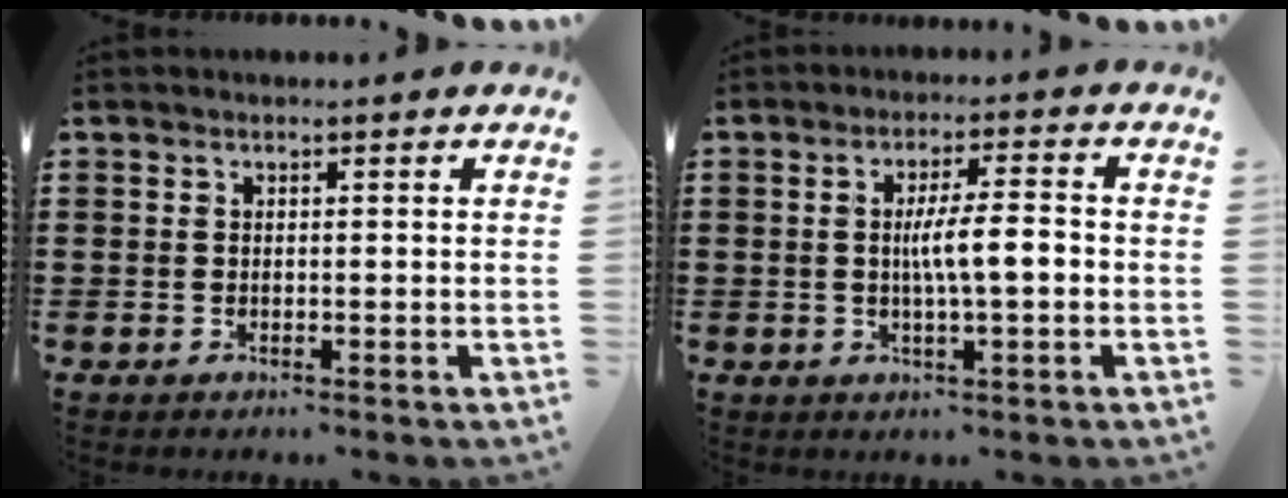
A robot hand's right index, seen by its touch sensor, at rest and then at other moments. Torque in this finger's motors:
{"motor_torque": [1.37, -0.14, 0.23, 0.18]}